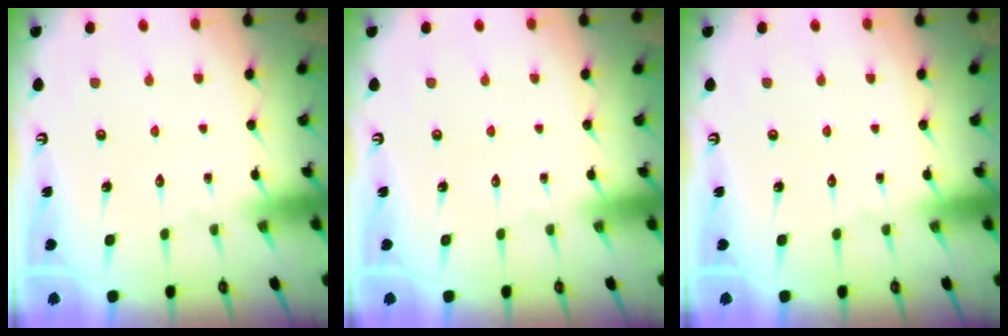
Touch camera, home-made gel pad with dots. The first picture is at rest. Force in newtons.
{"total": 0.0}
{"total": 0.0}